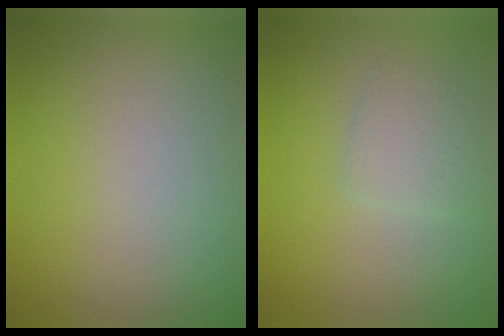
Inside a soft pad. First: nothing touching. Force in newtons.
{"total": 1.9, "press": 1.9, "slide": 0.1}